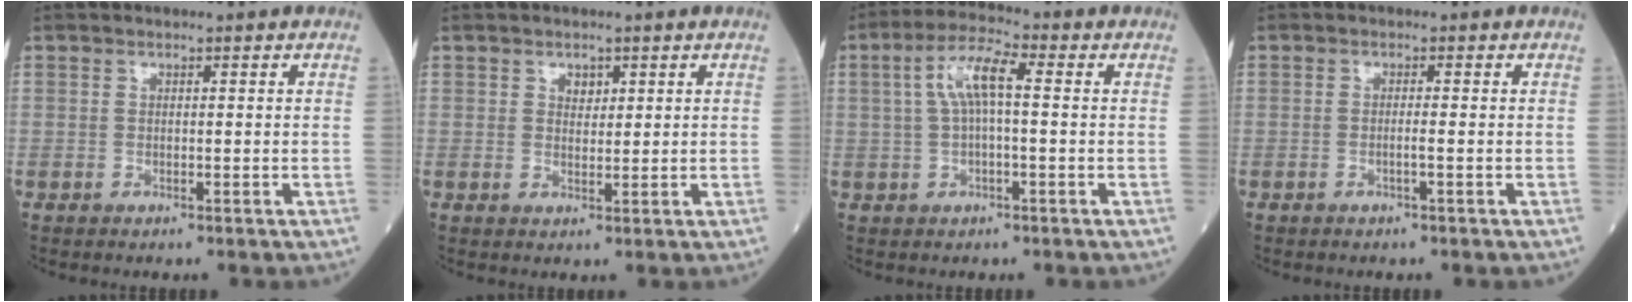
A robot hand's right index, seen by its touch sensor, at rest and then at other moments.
{"total": 1.8, "force": [0.9, 1.2, 0.9], "torque": [-0.011, 0.000, 0.015]}
{"total": 6.6, "force": [1.1, 1.5, 6.3], "torque": [-0.132, 0.024, 0.021]}
{"total": 1.1, "force": [-0.3, -0.2, 1.0], "torque": [-0.020, -0.001, -0.008]}